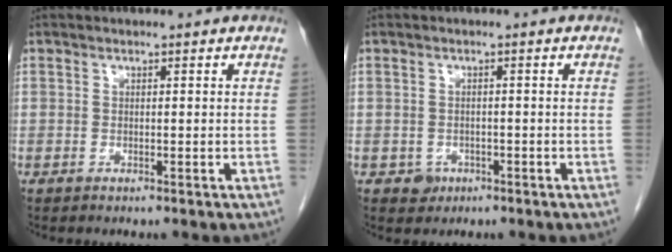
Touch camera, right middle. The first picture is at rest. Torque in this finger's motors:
{"motor_torque": [0.15, -0.02, 0.01, 0.00]}